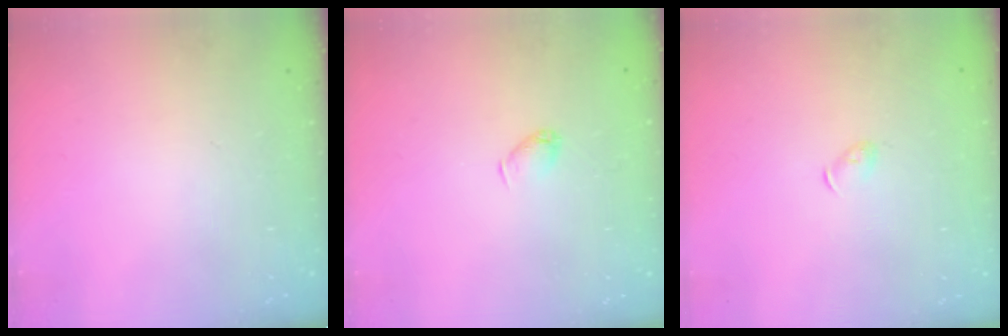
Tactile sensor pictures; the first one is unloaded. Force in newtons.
{"total": 3.1, "press": 3.0, "slide": 0.7}
{"total": 3.4, "press": 3.3, "slide": 0.8}